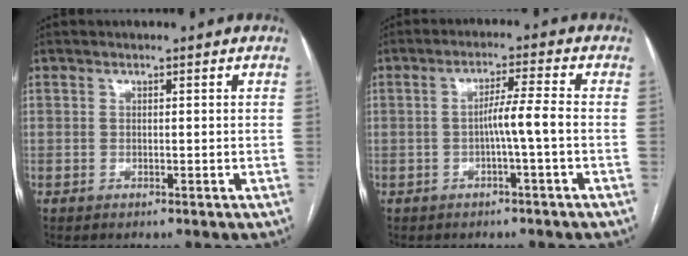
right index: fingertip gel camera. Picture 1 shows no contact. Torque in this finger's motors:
{"motor_torque": [0.26, 0.10, 0.42, 0.10]}